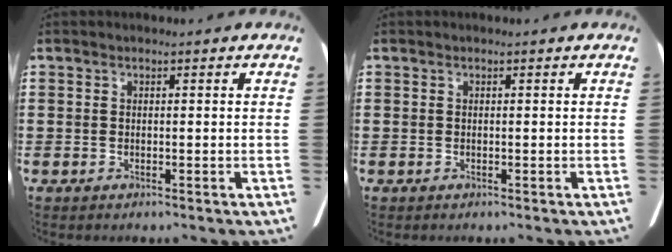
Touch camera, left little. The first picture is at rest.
{"total": 0.0}